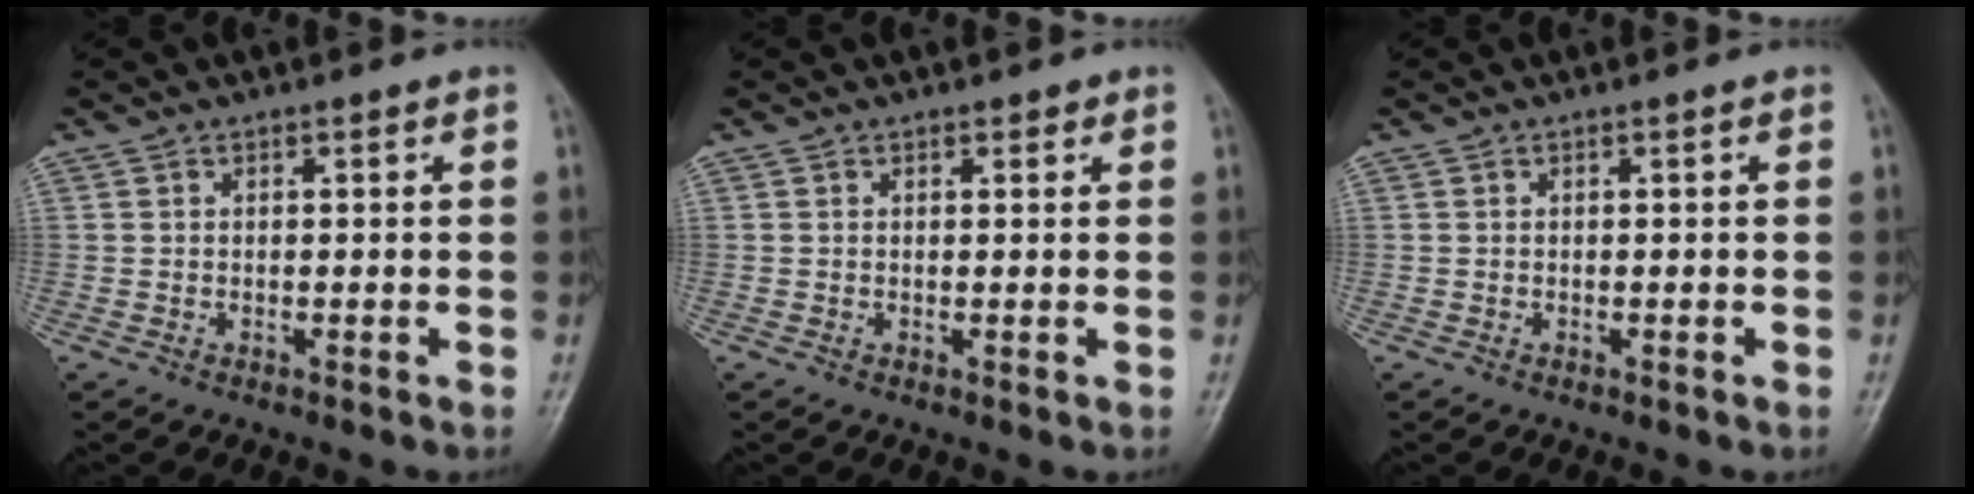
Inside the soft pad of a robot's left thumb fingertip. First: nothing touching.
{"total": 1.1, "force": [0.7, 0.6, 0.5], "torque": [0.003, -0.003, 0.006]}
{"total": 0.0}